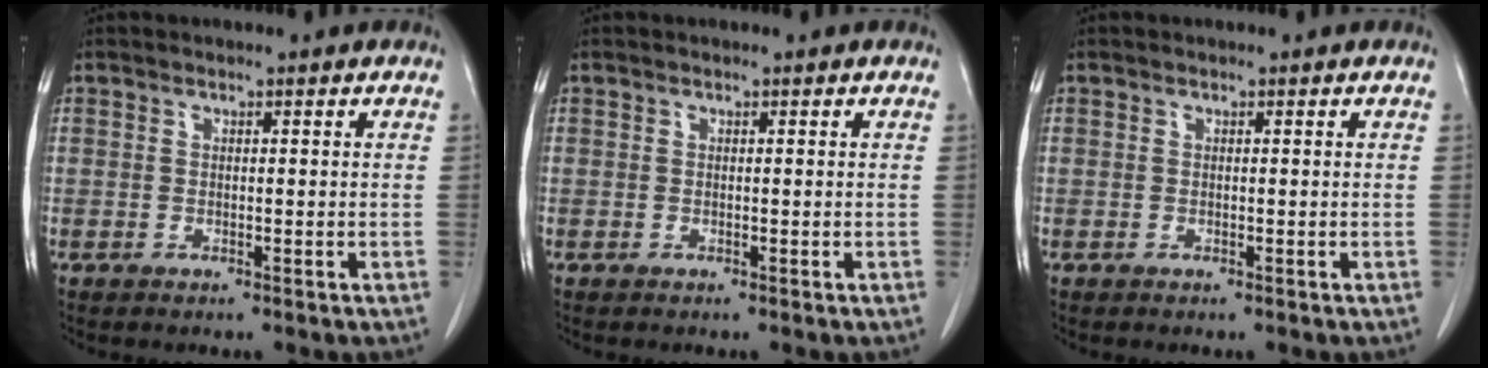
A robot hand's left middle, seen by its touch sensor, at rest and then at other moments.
{"total": 0.0}
{"total": 0.0}